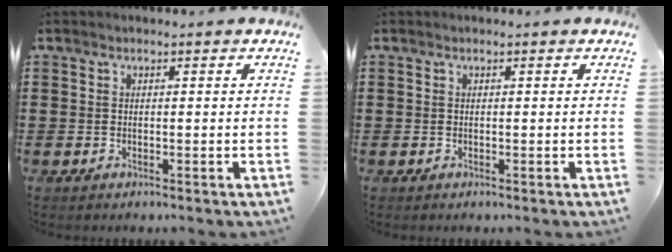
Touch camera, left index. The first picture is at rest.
{"total": 0.0}